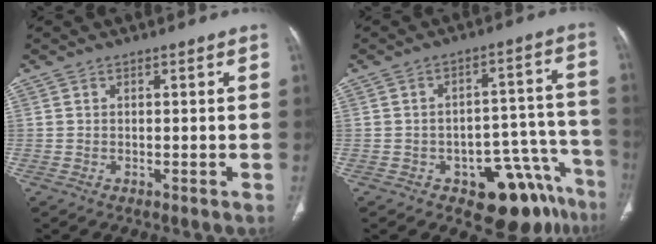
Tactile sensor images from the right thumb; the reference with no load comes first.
{"total": 13.9, "force": [-8.8, 7.0, 8.2], "torque": [-0.045, 0.084, -0.114]}